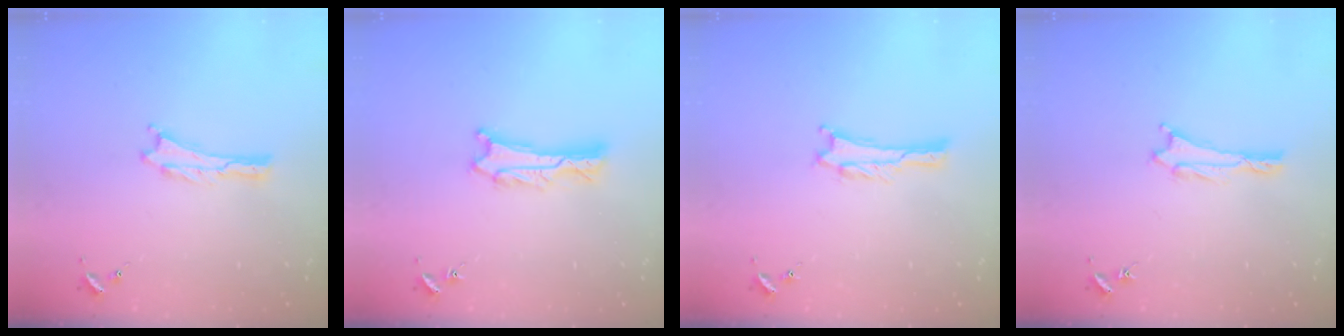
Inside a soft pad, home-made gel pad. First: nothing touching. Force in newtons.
{"total": 2.2, "press": 2.2, "slide": 0.2}
{"total": 0.9, "press": 0.9, "slide": 0.1}
{"total": 1.0, "press": 1.0, "slide": 0.2}